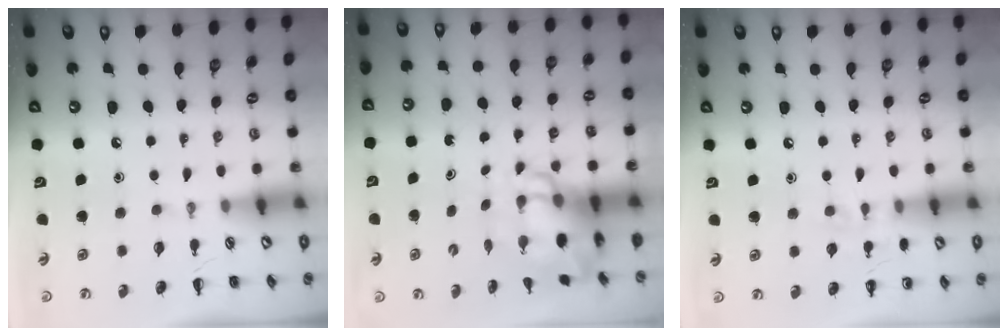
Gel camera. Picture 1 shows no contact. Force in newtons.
{"total": 6.3, "press": 6.1, "slide": 1.5}
{"total": 5.9, "press": 5.7, "slide": 1.7}